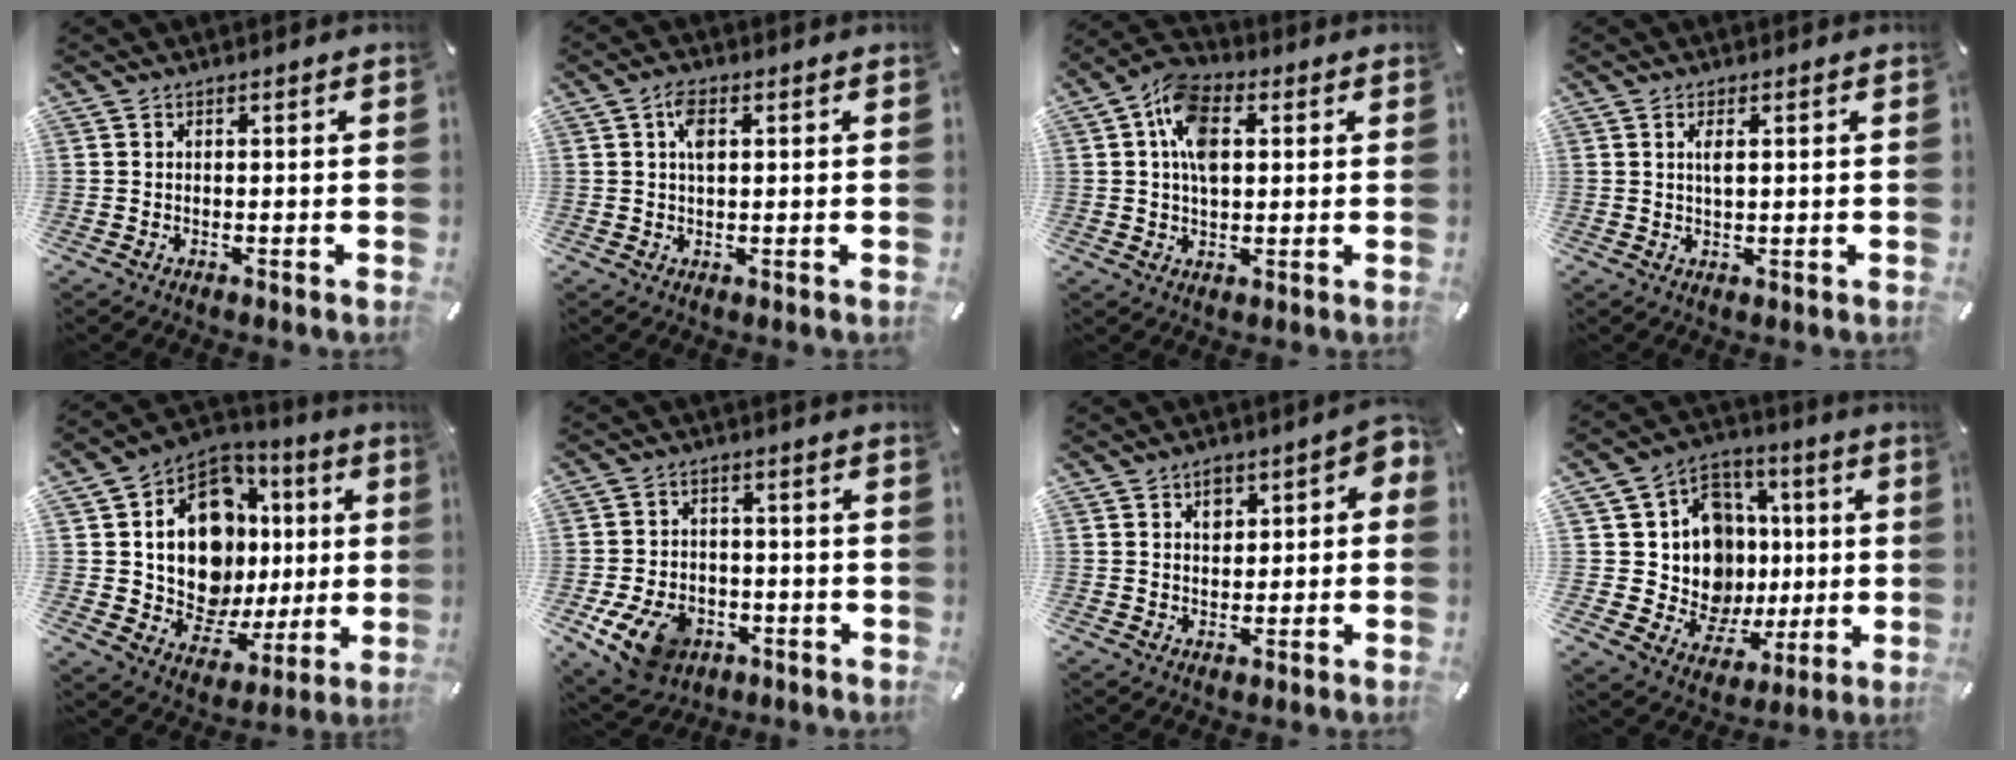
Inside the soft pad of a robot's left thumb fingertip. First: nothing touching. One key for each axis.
{"total": 3.8, "fx": 1.2, "fy": 1.8, "fz": 3.0, "tx": -0.059, "ty": 0.005, "tz": 0.018}
{"total": 10.8, "fx": 2.4, "fy": 6.9, "fz": 8.0, "tx": -0.159, "ty": 0.005, "tz": 0.042}
{"total": 2.4, "fx": 0.7, "fy": 0.8, "fz": 2.2, "tx": -0.045, "ty": -0.002, "tz": 0.006}
{"total": 17.4, "fx": 2.8, "fy": 13.4, "fz": 10.7, "tx": -0.207, "ty": -0.025, "tz": 0.056}
{"total": 11.5, "fx": -5.1, "fy": 8.3, "fz": 6.2, "tx": -0.117, "ty": 0.028, "tz": -0.091}
{"total": 5.3, "fx": 1.5, "fy": 3.9, "fz": 3.4, "tx": -0.038, "ty": -0.004, "tz": 0.020}
{"total": 16.8, "fx": 0.8, "fy": 15.4, "fz": 6.8, "tx": -0.113, "ty": -0.015, "tz": 0.042}